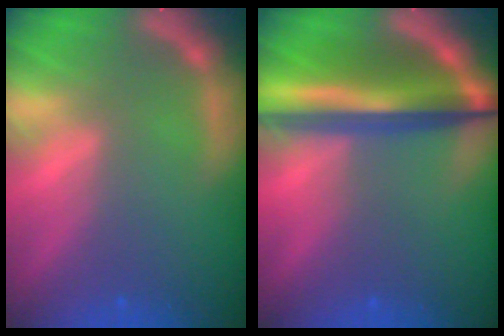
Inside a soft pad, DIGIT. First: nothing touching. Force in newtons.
{"total": 9.4}